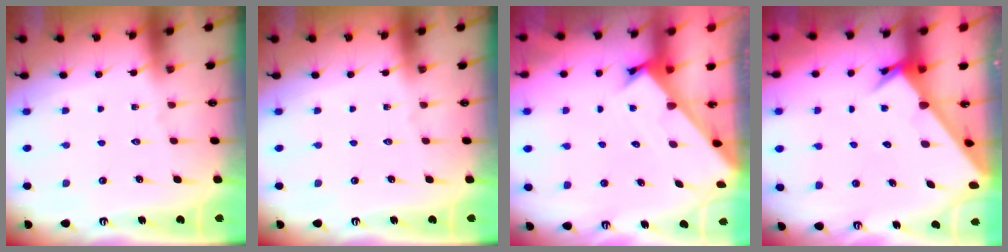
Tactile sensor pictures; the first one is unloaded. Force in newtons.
{"total": 0.0}
{"total": 2.5, "press": 2.5, "slide": 0.2}
{"total": 2.4, "press": 2.4, "slide": 0.2}